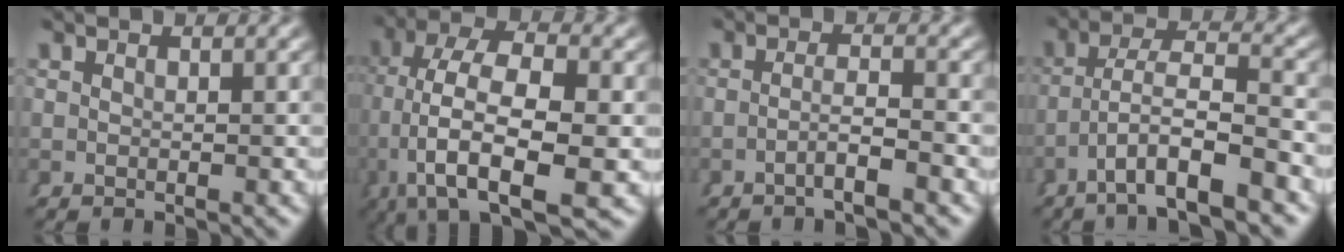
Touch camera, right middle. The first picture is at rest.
{"total": 9.5, "force": [-3.4, 4.5, 7.6], "torque": [-0.171, -0.047, -0.032]}
{"total": 2.5, "force": [-1.8, -0.3, 1.7], "torque": [-0.030, -0.007, -0.031]}
{"total": 5.3, "force": [-2.3, 1.6, 4.5], "torque": [-0.089, -0.010, -0.031]}